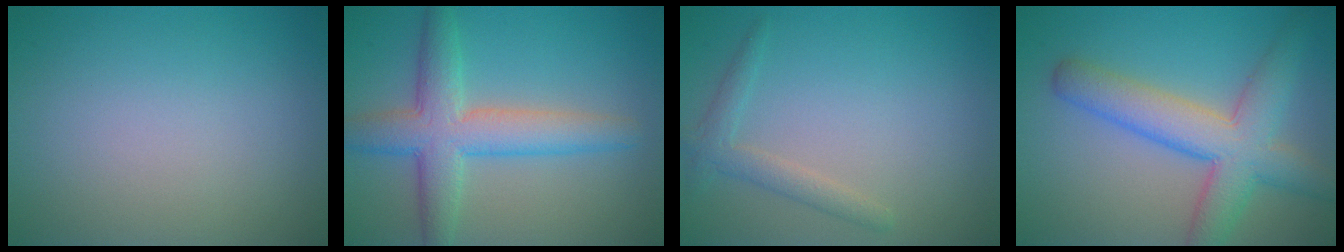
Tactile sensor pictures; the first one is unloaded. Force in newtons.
{"total": 6.0, "press": 6.0, "slide": 0.2}
{"total": 1.9, "press": 1.9, "slide": 0.1}
{"total": 6.8, "press": 6.8, "slide": 0.2}